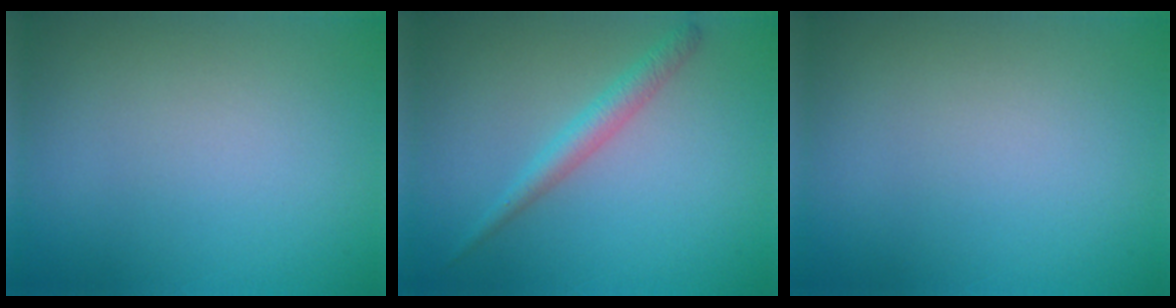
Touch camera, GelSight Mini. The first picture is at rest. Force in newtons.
{"total": 2.1, "press": 2.1, "slide": 0.1}
{"total": 0.0}